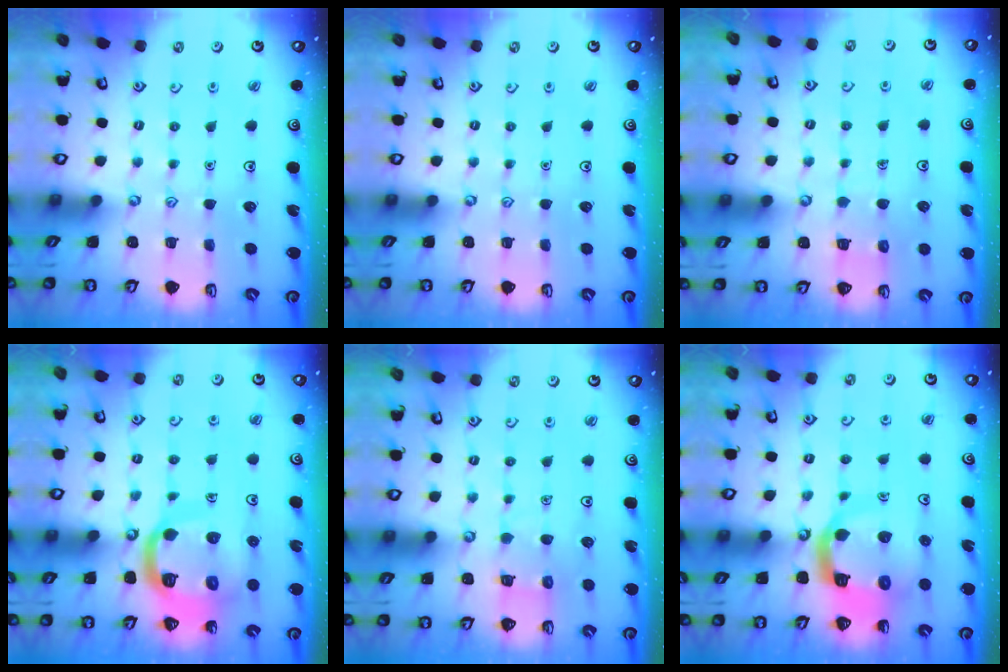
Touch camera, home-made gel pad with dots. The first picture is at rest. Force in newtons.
{"total": 0.0}
{"total": 3.7, "press": 3.7, "slide": 0.2}
{"total": 14.1, "press": 14.0, "slide": 1.5}
{"total": 5.2, "press": 5.2, "slide": 0.5}
{"total": 10.6, "press": 10.5, "slide": 1.3}